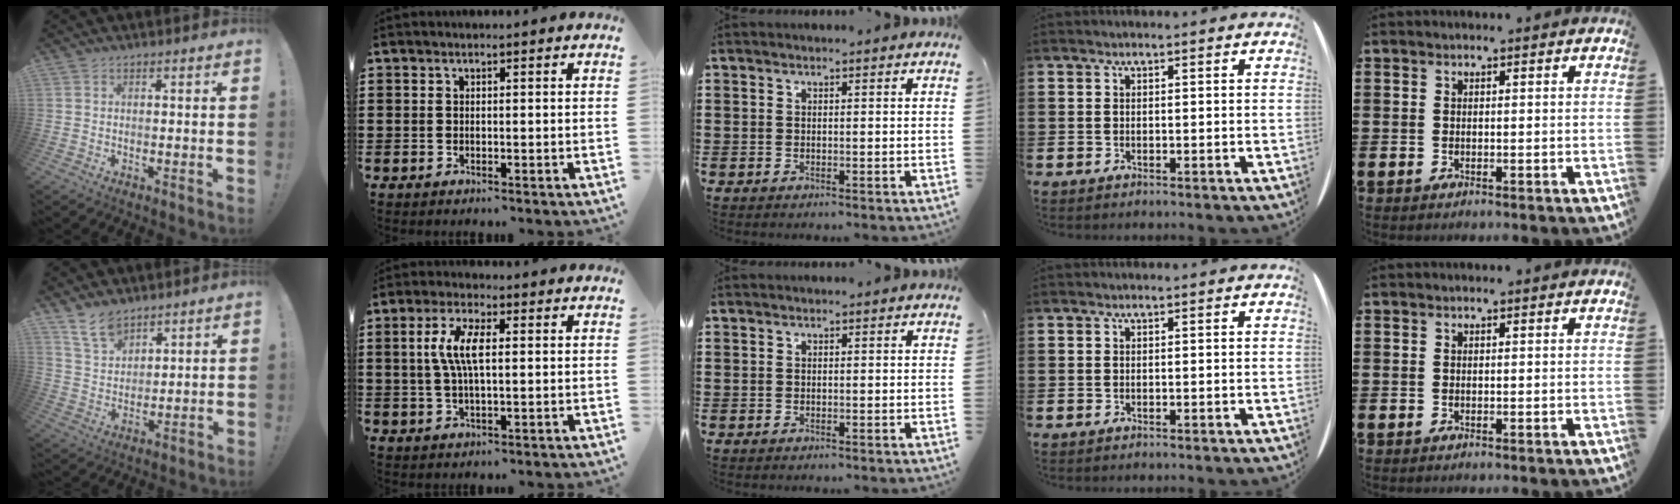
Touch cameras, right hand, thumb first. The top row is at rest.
{"thumb": {"total": 8.5, "force": [7.0, 3.8, 2.8], "torque": [-0.060, -0.042, 0.137]}, "index": {"total": 6.3, "force": [0.7, 2.2, 5.9], "torque": [-0.129, 0.005, 0.004]}}